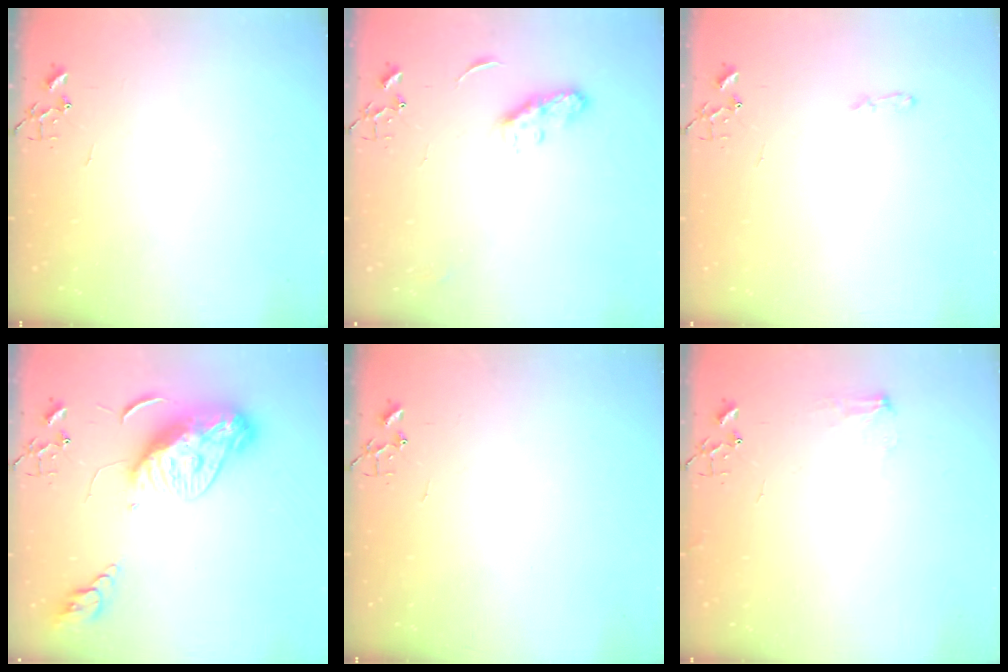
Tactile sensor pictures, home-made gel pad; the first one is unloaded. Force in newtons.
{"total": 7.2, "press": 7.2, "slide": 0.3}
{"total": 3.6, "press": 3.6, "slide": 0.4}
{"total": 14.4, "press": 14.4, "slide": 1.3}
{"total": 0.0}
{"total": 6.8, "press": 6.8, "slide": 0.8}